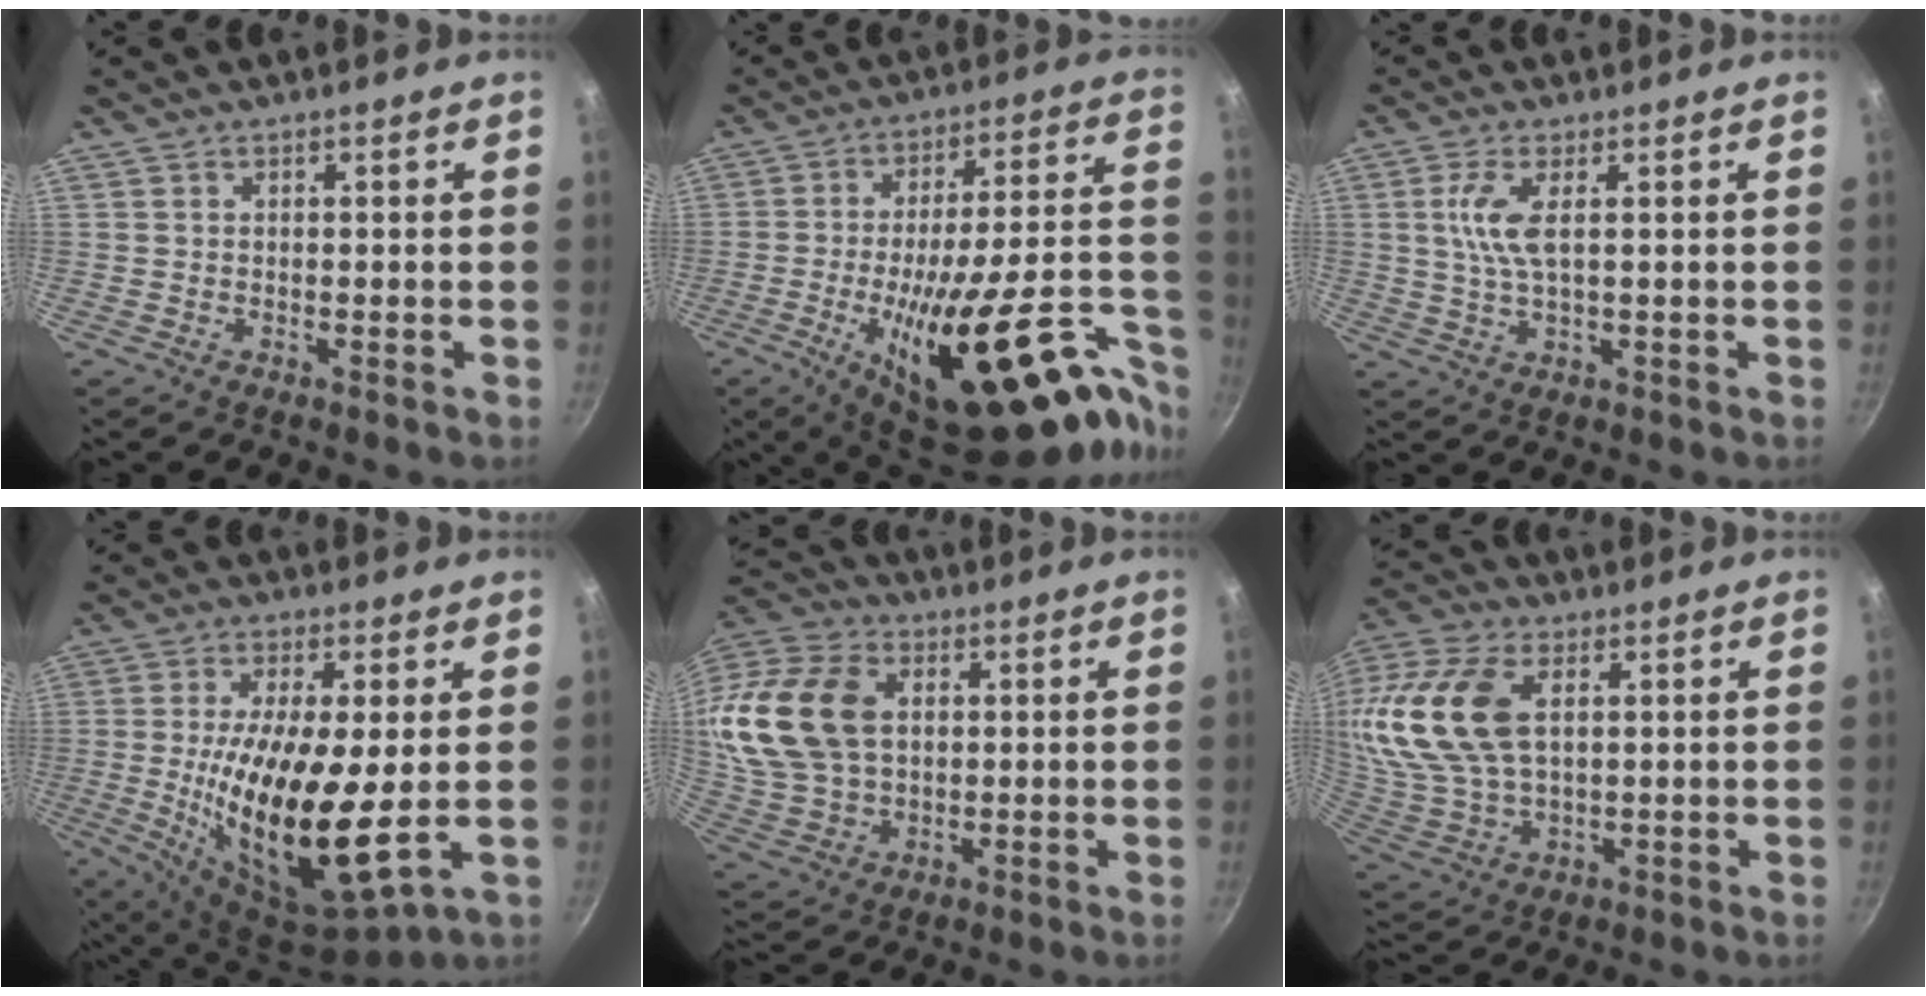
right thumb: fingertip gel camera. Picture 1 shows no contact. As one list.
[{"total": 33.9, "force": [-14.4, 11.5, 28.4], "torque": [-0.363, 0.054, -0.211]}, {"total": 6.1, "force": [1.3, 1.9, 5.7], "torque": [-0.128, 0.000, 0.026]}, {"total": 18.3, "force": [-1.0, 5.7, 17.4], "torque": [-0.323, -0.017, -0.011]}, {"total": 20.4, "force": [3.3, 14.5, 14.0], "torque": [-0.263, 0.012, 0.068]}, {"total": 23.6, "force": [6.2, 15.1, 17.0], "torque": [-0.380, 0.007, 0.123]}]